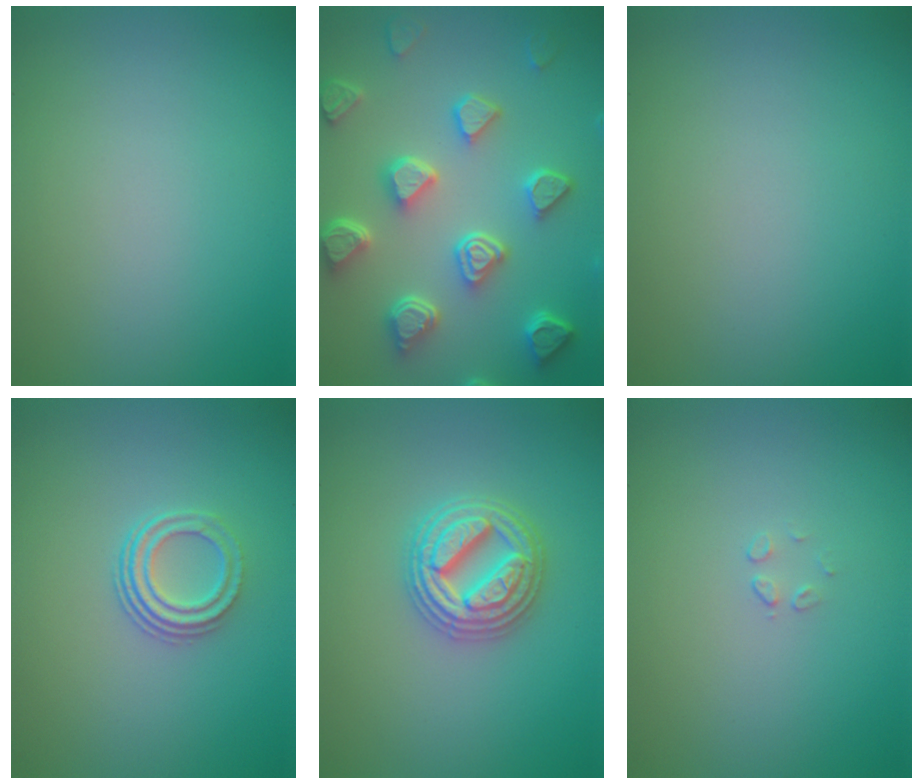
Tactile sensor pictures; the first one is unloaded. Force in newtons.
{"total": 7.0, "press": 5.5, "slide": 4.4}
{"total": 0.0}
{"total": 3.0, "press": 2.2, "slide": 2.0}
{"total": 4.9, "press": 4.8, "slide": 0.7}
{"total": 0.5, "press": 0.2, "slide": 0.5}